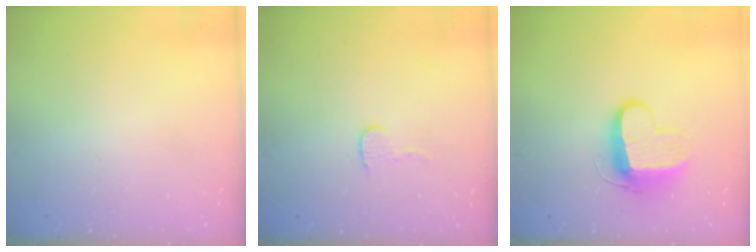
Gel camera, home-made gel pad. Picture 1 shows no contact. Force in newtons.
{"total": 5.5, "press": 5.5, "slide": 0.4}
{"total": 9.4, "press": 9.3, "slide": 1.3}